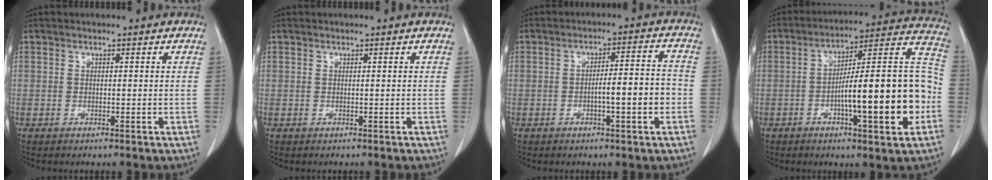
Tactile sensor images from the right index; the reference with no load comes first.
{"total": 0.0}
{"total": 6.5, "force": [-1.8, 0.6, 6.2], "torque": [-0.095, 0.014, -0.023]}
{"total": 19.4, "force": [-4.7, 2.3, 18.6], "torque": [-0.250, 0.025, -0.066]}